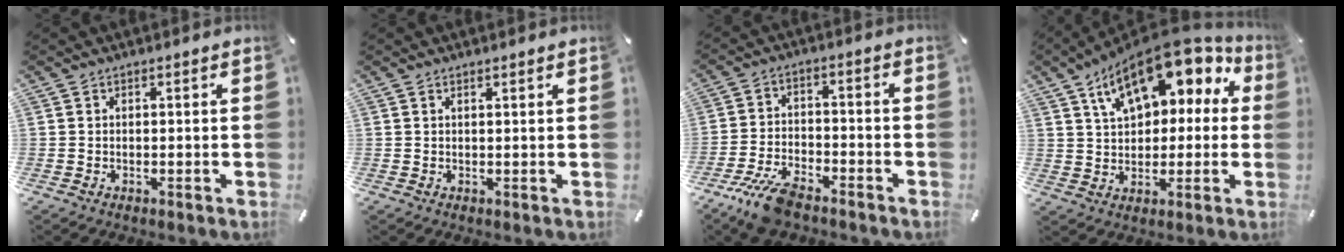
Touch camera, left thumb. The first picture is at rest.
{"total": 0.7, "force": [0.6, -0.1, 0.4], "torque": [-0.006, -0.002, 0.010]}
{"total": 9.0, "force": [-6.8, 3.0, 5.1], "torque": [-0.109, 0.025, -0.127]}
{"total": 15.6, "force": [8.6, 8.8, 9.7], "torque": [-0.167, -0.043, 0.153]}